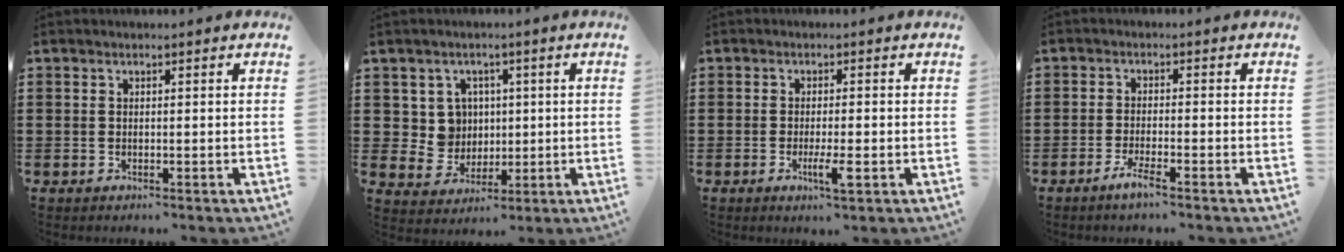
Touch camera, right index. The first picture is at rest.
{"total": 6.0, "force": [1.6, 5.4, 1.8], "torque": [-0.054, 0.013, 0.030]}
{"total": 3.8, "force": [-1.4, 0.5, 3.5], "torque": [-0.071, -0.010, -0.028]}
{"total": 2.8, "force": [-1.9, -0.1, 2.0], "torque": [-0.040, -0.005, -0.036]}